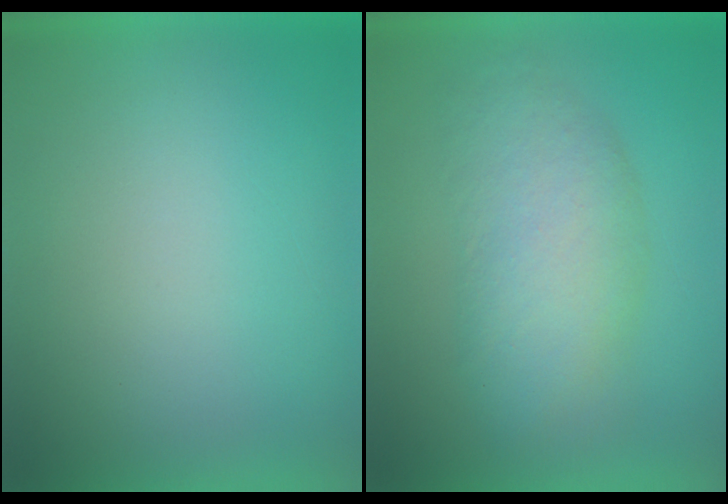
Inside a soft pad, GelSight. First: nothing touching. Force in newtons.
{"total": 7.1}